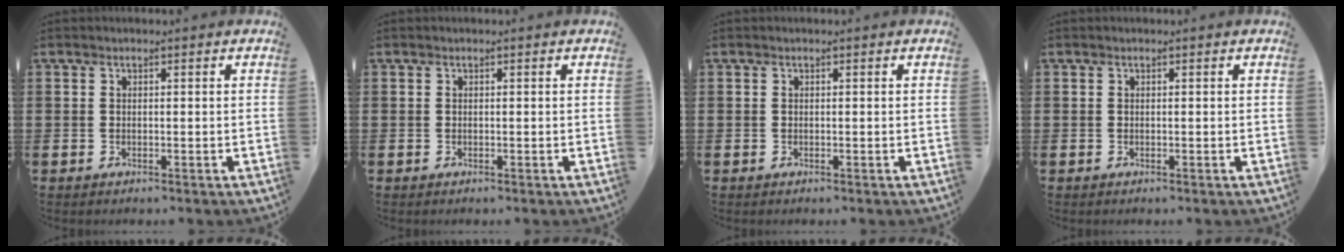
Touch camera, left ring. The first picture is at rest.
{"total": 0.0}
{"total": 0.0}
{"total": 0.0}